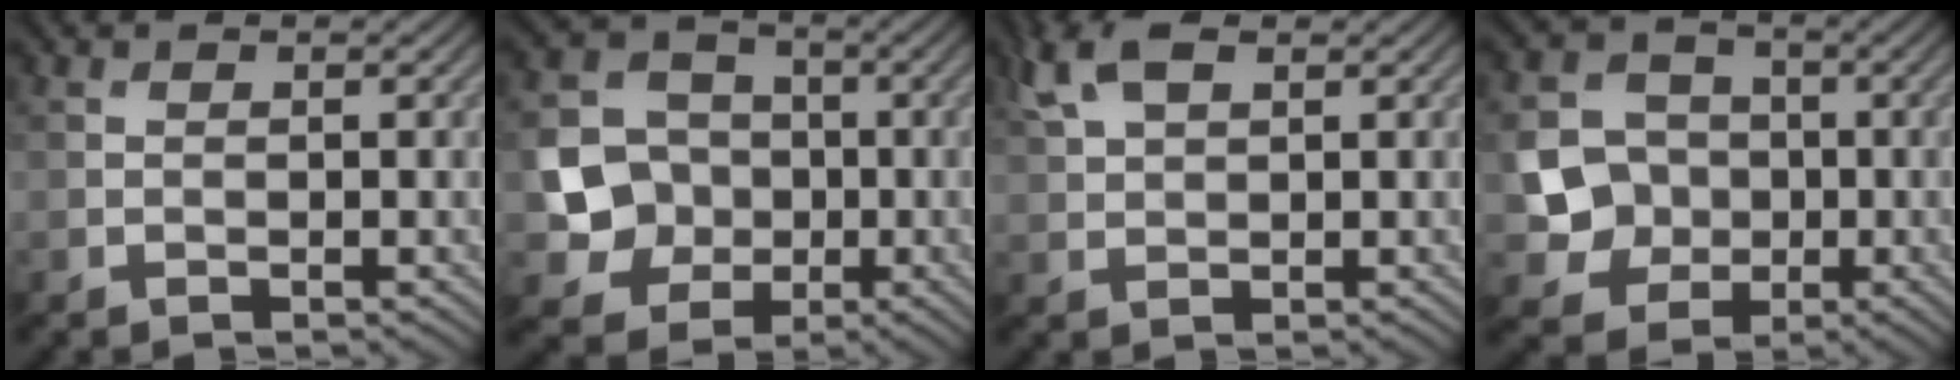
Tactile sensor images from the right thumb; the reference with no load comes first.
{"total": 8.3, "force": [-1.5, 7.4, 3.5], "torque": [-0.088, -0.006, -0.038]}
{"total": 5.2, "force": [2.8, 2.4, 3.7], "torque": [-0.097, 0.016, 0.054]}
{"total": 7.3, "force": [-1.1, 6.6, 3.0], "torque": [-0.077, -0.004, -0.033]}